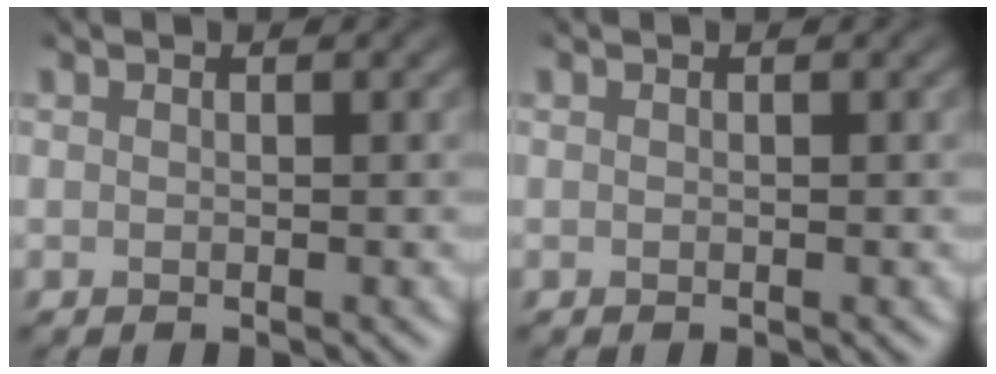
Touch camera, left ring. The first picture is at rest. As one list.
[{"total": 0.0}]